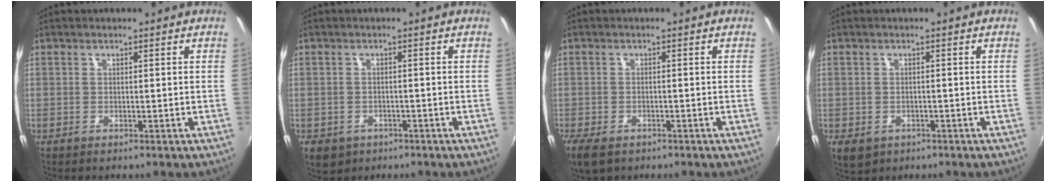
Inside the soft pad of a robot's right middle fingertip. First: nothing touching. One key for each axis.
{"total": 5.1, "fx": -2.4, "fy": 4.0, "fz": 2.1, "tx": -0.049, "ty": -0.012, "tz": -0.031}
{"total": 5.9, "fx": -3.9, "fy": 3.1, "fz": 3.3, "tx": -0.082, "ty": -0.024, "tz": -0.070}
{"total": 4.9, "fx": -2.1, "fy": 3.7, "fz": 2.5, "tx": -0.052, "ty": -0.017, "tz": -0.027}